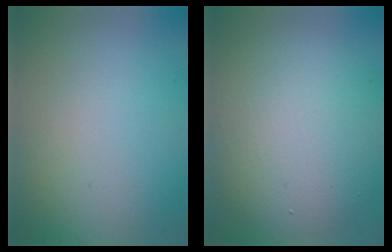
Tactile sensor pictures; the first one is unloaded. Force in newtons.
{"total": 7.2, "press": 7.2, "slide": 0.3}